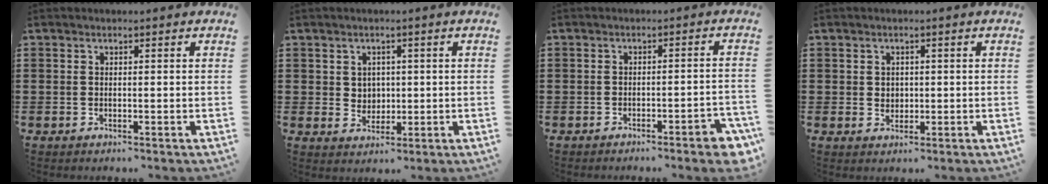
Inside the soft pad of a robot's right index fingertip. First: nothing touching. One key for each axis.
{"total": 2.8, "fx": 0.9, "fy": 2.5, "fz": 0.7, "tx": -0.017, "ty": 0.004, "tz": 0.015}
{"total": 3.4, "fx": -2.6, "fy": 0.2, "fz": 2.1, "tx": -0.035, "ty": -0.006, "tz": -0.047}
{"total": 1.6, "fx": 0.4, "fy": 1.5, "fz": 0.6, "tx": -0.018, "ty": 0.006, "tz": 0.007}